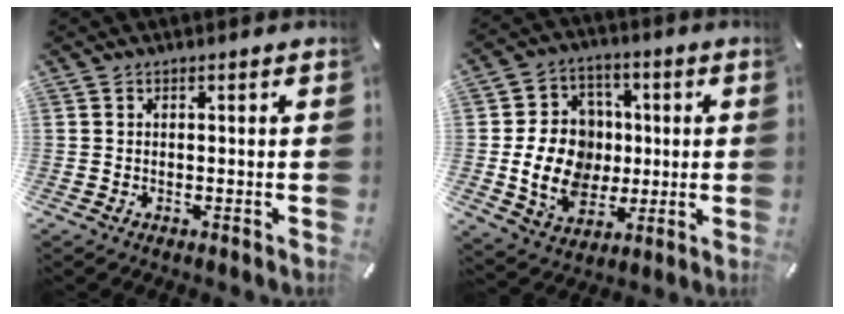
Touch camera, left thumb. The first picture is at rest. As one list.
[{"total": 15.1, "force": [-0.7, 12.8, 7.9], "torque": [-0.165, 0.009, -0.006]}]